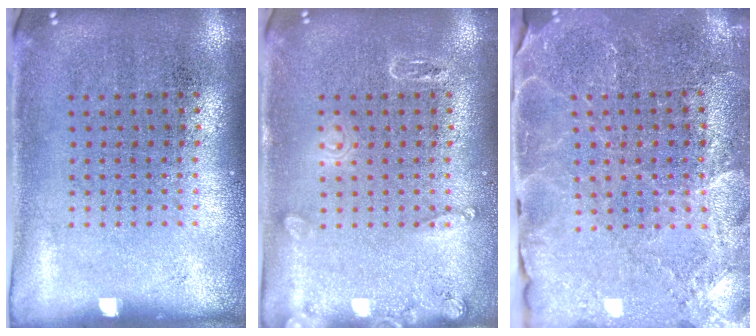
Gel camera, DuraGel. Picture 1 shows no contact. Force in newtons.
{"total": 1.8, "press": 1.8, "slide": 0.2}
{"total": 3.0, "press": 3.0, "slide": 0.7}